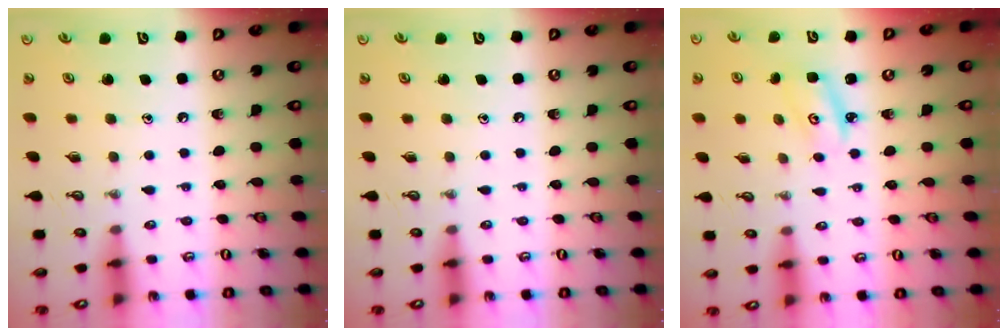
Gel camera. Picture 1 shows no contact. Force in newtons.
{"total": 0.0}
{"total": 3.2, "press": 3.2, "slide": 0.3}